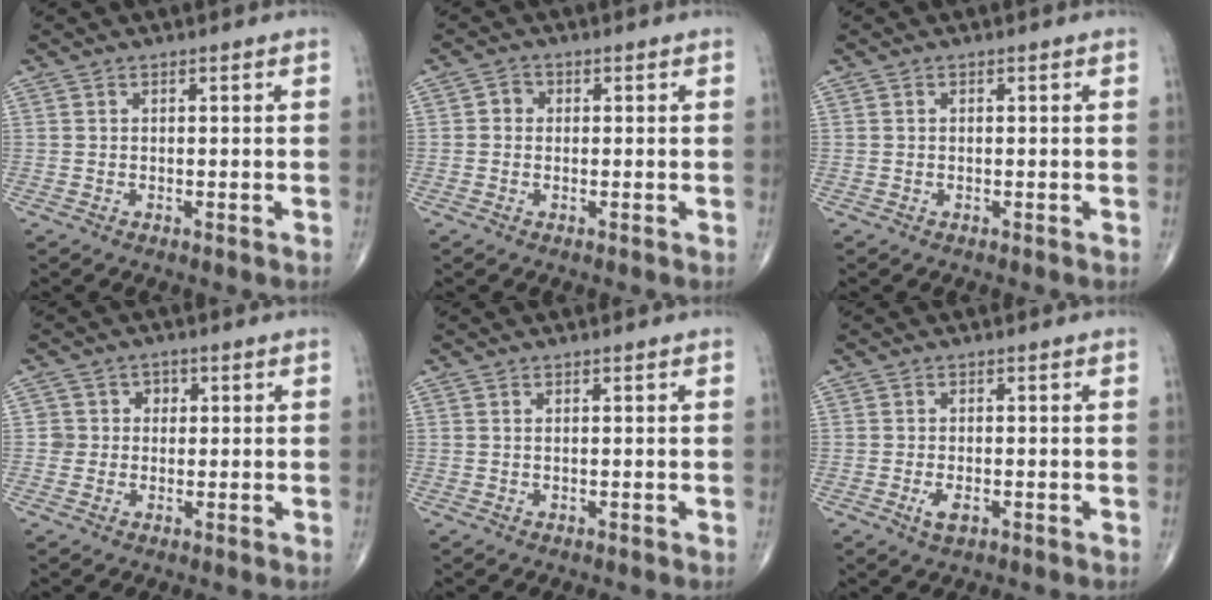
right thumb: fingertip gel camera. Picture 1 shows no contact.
{"total": 1.9, "force": [0.0, 1.7, 0.8], "torque": [-0.001, 0.005, -0.006]}
{"total": 0.0}
{"total": 3.3, "force": [0.3, 3.3, 0.1], "torque": [0.030, 0.008, -0.002]}
{"total": 0.0}
{"total": 2.5, "force": [-0.9, 1.1, 2.1], "torque": [-0.041, -0.003, -0.015]}